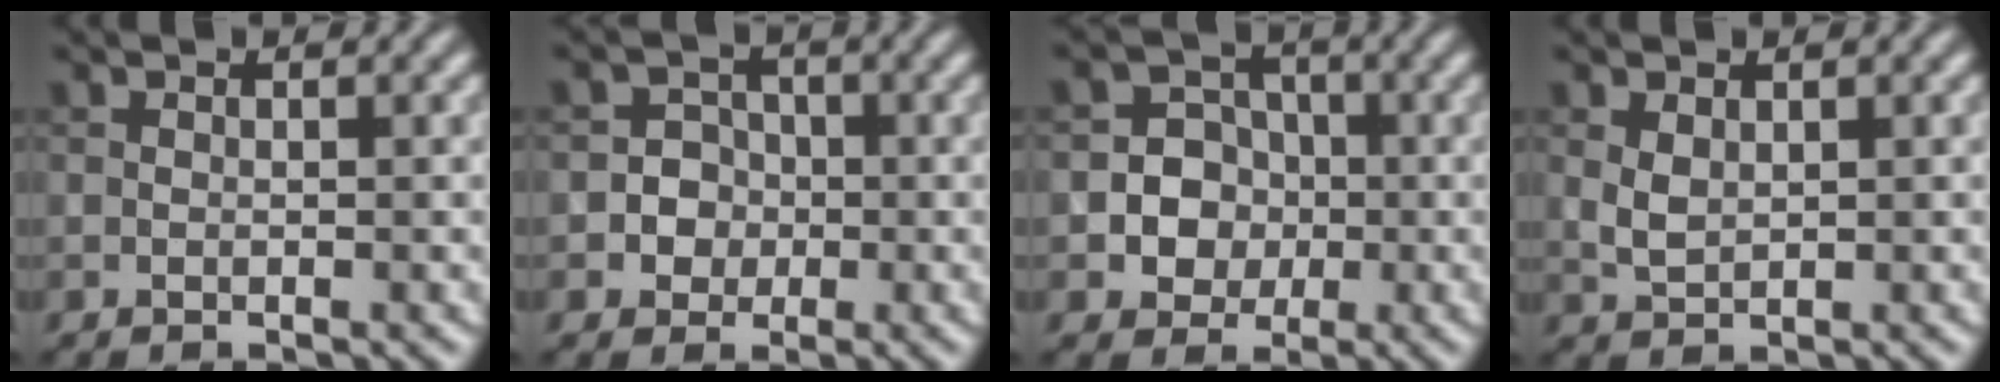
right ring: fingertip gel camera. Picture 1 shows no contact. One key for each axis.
{"total": 2.8, "fx": -0.5, "fy": 2.7, "fz": 0.6, "tx": 0.016, "ty": 0.003, "tz": -0.027}
{"total": 4.9, "fx": -0.9, "fy": 4.6, "fz": 1.3, "tx": -0.002, "ty": 0.017, "tz": -0.035}
{"total": 1.4, "fx": 0.6, "fy": 0.8, "fz": 0.9, "tx": -0.024, "ty": -0.002, "tz": 0.019}